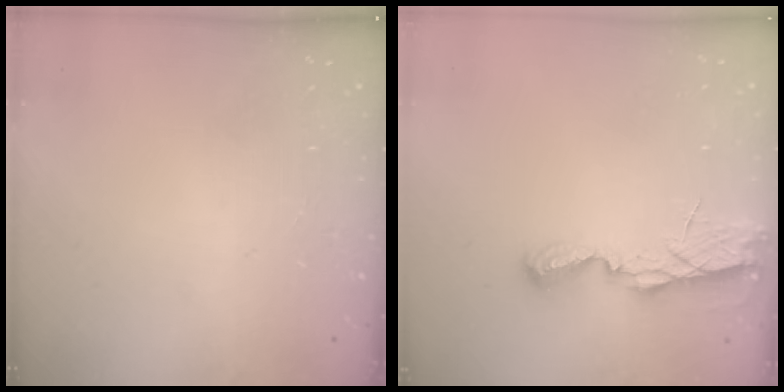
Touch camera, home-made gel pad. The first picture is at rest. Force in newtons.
{"total": 6.3, "press": 6.3, "slide": 0.2}